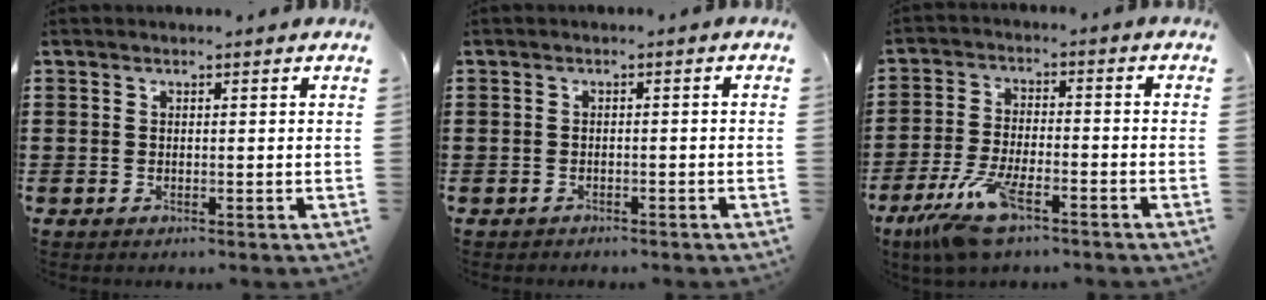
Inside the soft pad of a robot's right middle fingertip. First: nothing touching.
{"total": 0.8, "force": [-0.8, 0.3, -0.1], "torque": [-0.001, 0.003, -0.018]}
{"total": 9.2, "force": [-6.0, 2.7, 6.4], "torque": [-0.150, -0.013, -0.115]}